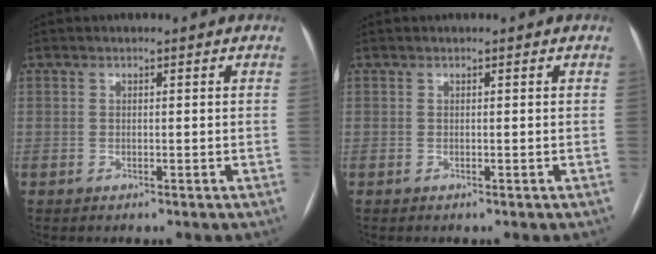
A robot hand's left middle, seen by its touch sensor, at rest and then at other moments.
{"total": 0.0}